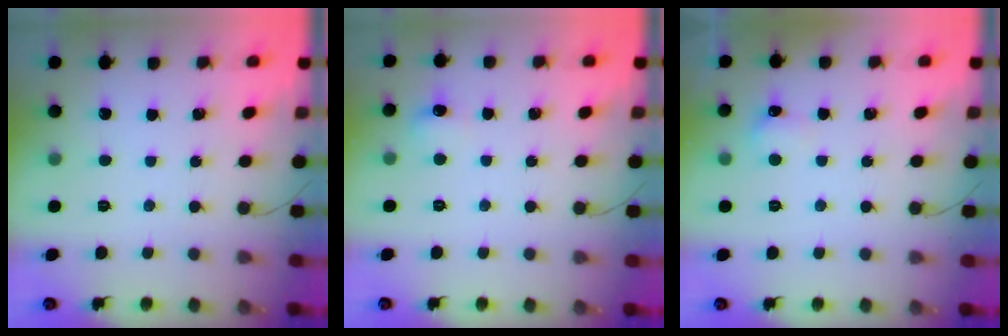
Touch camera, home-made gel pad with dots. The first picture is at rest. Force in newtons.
{"total": 6.1, "press": 5.8, "slide": 1.9}
{"total": 6.0, "press": 5.9, "slide": 1.3}